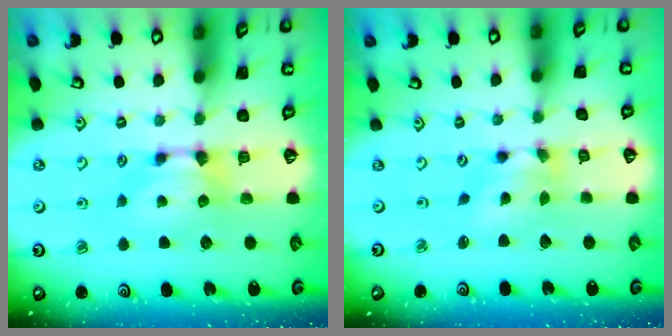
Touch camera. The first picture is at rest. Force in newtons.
{"total": 2.6, "press": 2.1, "slide": 1.6}